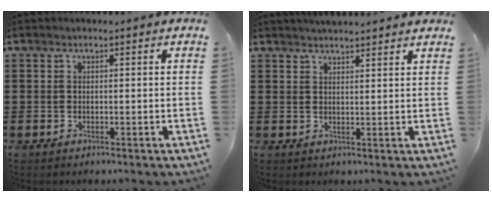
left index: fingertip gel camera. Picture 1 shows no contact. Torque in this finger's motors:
{"motor_torque": [1.00, -1.14, 0.24, 0.06]}